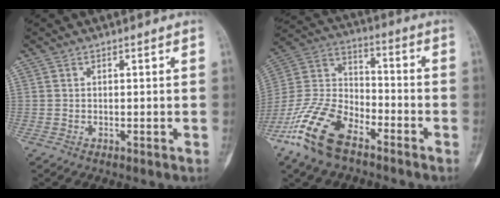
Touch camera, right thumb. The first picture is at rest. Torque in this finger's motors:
{"motor_torque": [0.21, 0.30, 1.31, -1.47, 0.14]}